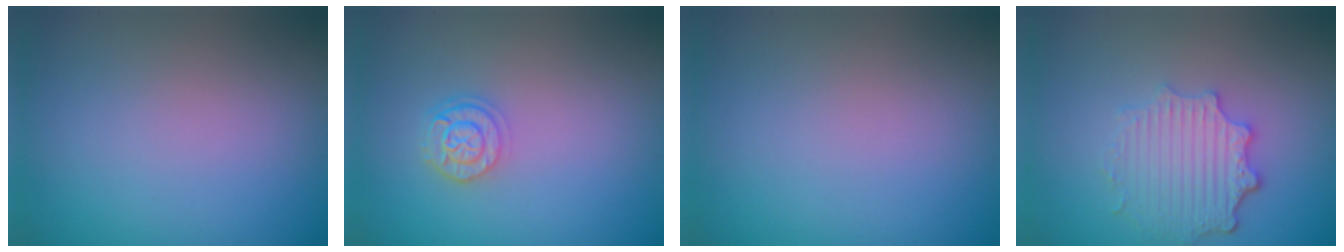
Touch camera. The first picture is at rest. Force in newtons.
{"total": 2.5, "press": 2.0, "slide": 1.4}
{"total": 0.0}
{"total": 4.3, "press": 3.4, "slide": 2.7}